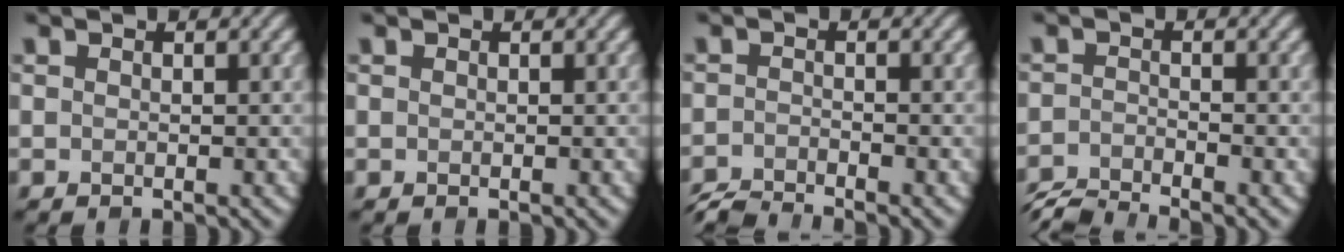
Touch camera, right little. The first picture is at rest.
{"total": 0.0}
{"total": 3.0, "force": [-2.9, 0.3, 0.8], "torque": [-0.015, -0.010, -0.063]}
{"total": 3.8, "force": [-3.5, 0.4, 1.3], "torque": [-0.024, -0.010, -0.076]}